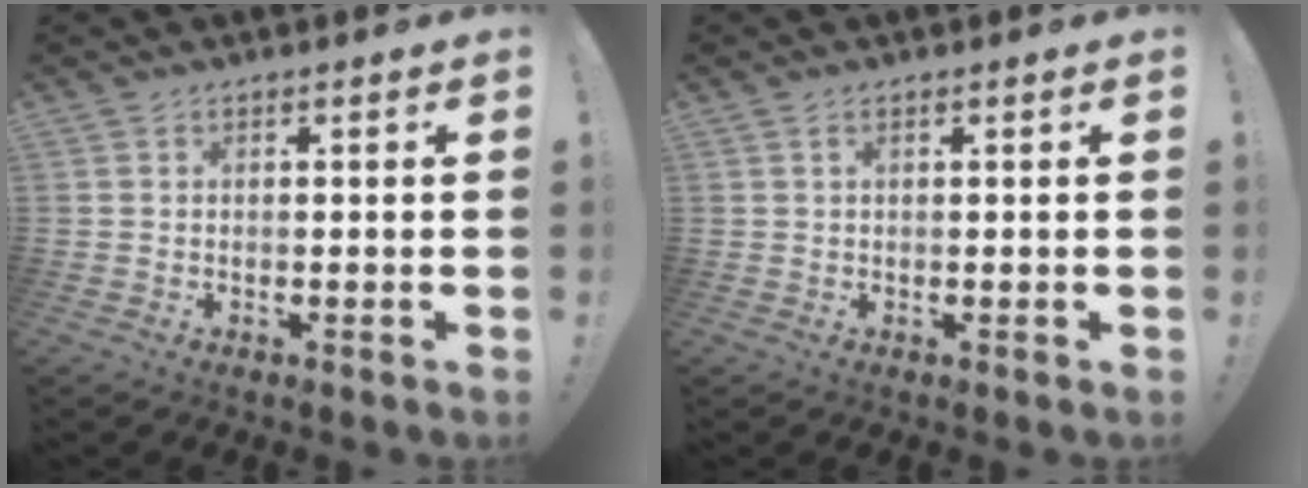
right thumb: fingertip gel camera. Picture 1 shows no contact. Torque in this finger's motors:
{"motor_torque": [-0.13, 0.06, -0.13, 0.08, 0.00]}